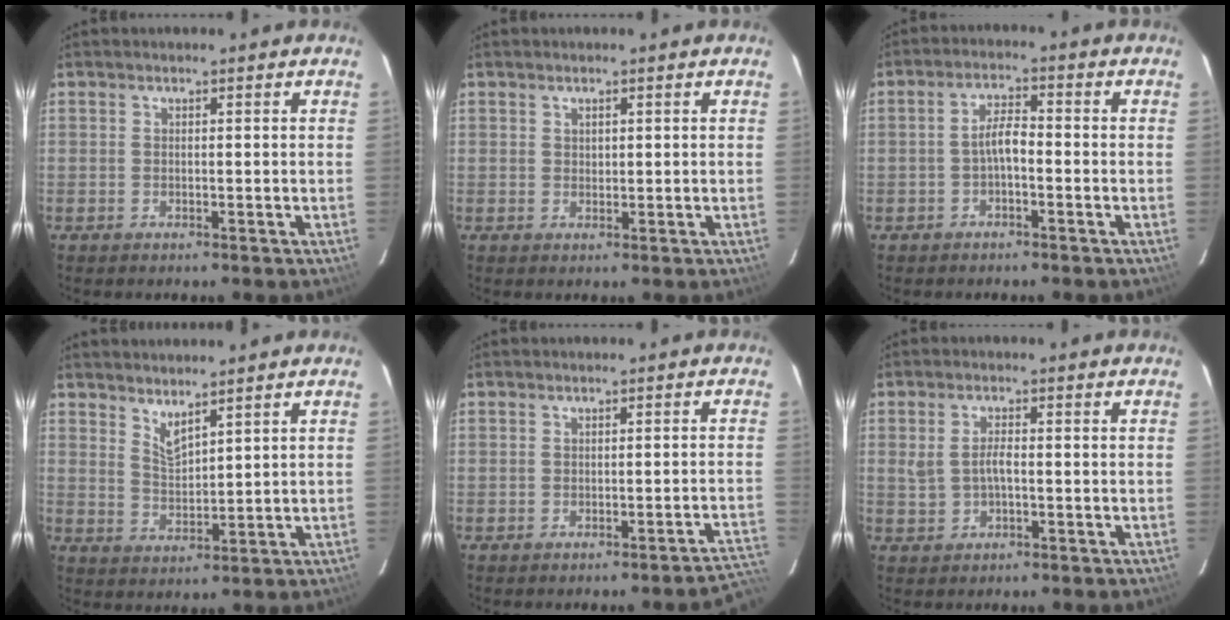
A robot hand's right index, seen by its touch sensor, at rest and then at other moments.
{"total": 1.0, "force": [0.7, 0.7, 0.3], "torque": [-0.002, 0.003, 0.012]}
{"total": 3.4, "force": [-1.4, 1.1, 2.9], "torque": [-0.057, 0.011, -0.026]}
{"total": 3.9, "force": [3.3, 0.8, 2.0], "torque": [-0.036, -0.009, 0.060]}
{"total": 4.9, "force": [-4.3, 0.6, 2.1], "torque": [-0.003, 0.020, -0.042]}
{"total": 3.3, "force": [-0.3, 1.6, 2.9], "torque": [-0.060, 0.002, 0.001]}